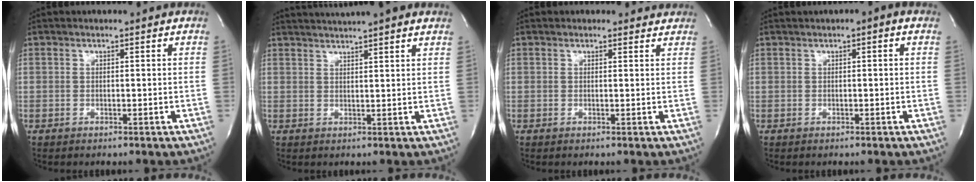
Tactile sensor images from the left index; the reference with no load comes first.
{"total": 9.8, "force": [8.5, 0.3, 4.8], "torque": [-0.082, 0.025, 0.109]}
{"total": 1.9, "force": [1.7, 0.8, -0.4], "torque": [0.004, -0.006, 0.005]}
{"total": 0.8, "force": [-0.2, 0.1, 0.8], "torque": [-0.009, -0.003, -0.008]}